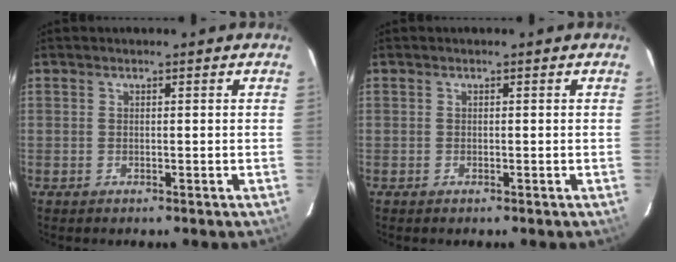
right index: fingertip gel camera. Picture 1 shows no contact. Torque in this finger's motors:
{"motor_torque": [-0.29, -0.14, 0.02, 0.00]}